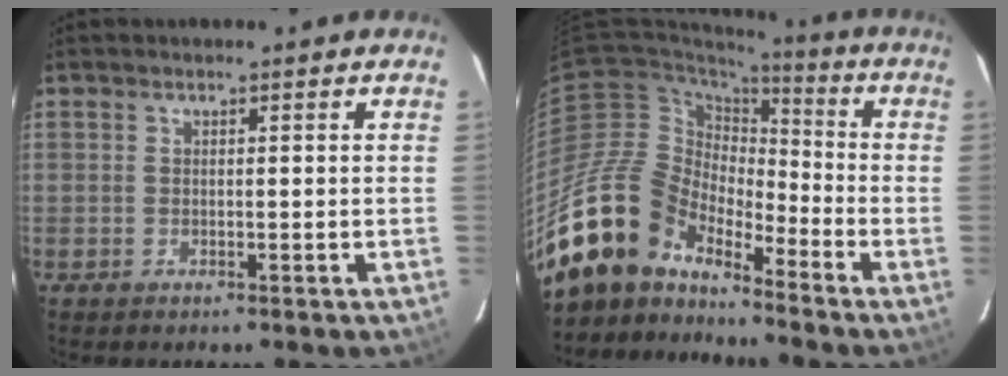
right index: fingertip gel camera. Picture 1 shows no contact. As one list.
[{"total": 18.5, "force": [-15.7, 7.7, 6.0], "torque": [-0.126, 0.000, -0.292]}]